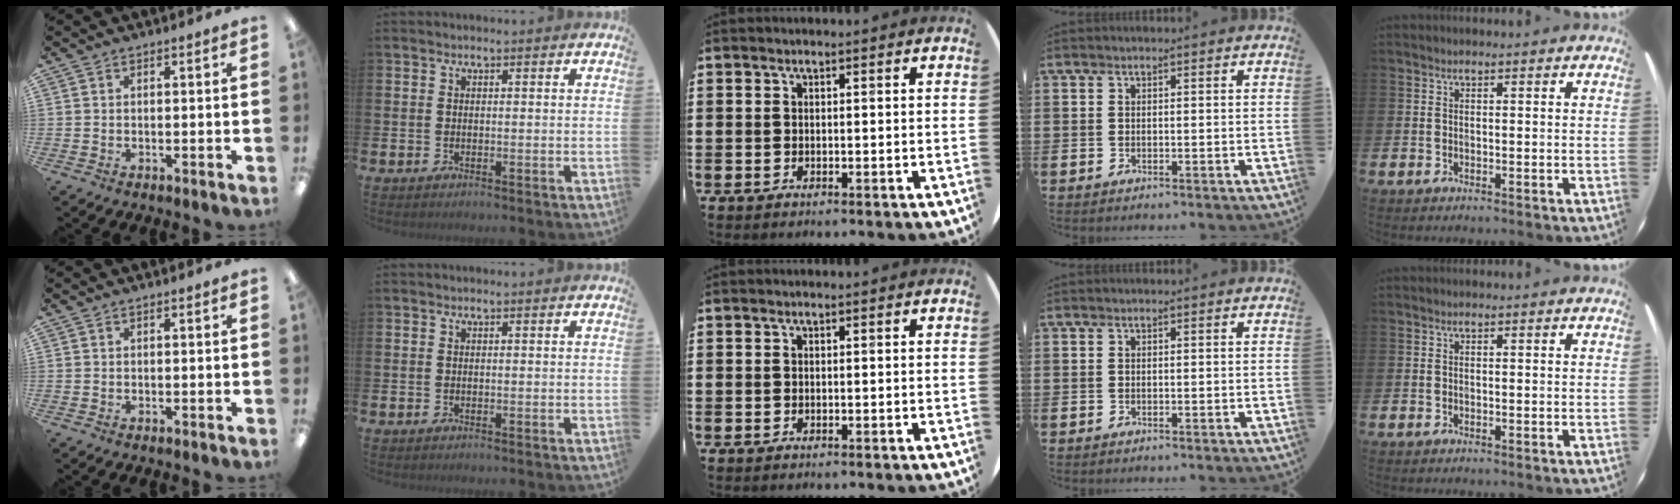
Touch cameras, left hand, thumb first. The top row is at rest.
{}